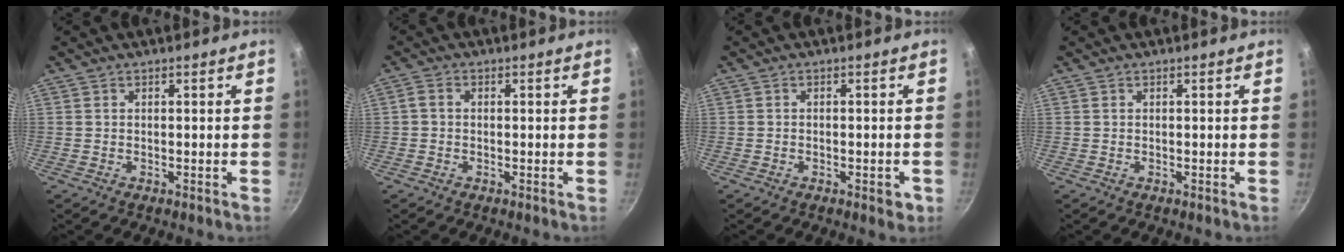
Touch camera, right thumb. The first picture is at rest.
{"total": 1.7, "force": [-0.2, 1.4, 1.0], "torque": [-0.024, 0.008, -0.006]}
{"total": 2.6, "force": [-1.1, 1.2, 2.0], "torque": [-0.024, 0.005, -0.013]}
{"total": 0.0}